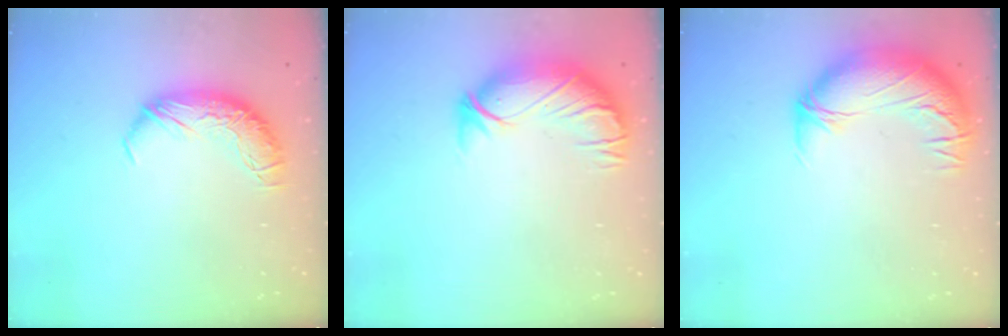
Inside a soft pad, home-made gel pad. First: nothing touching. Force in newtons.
{"total": 3.0, "press": 0.4, "slide": 2.9}
{"total": 3.5, "press": 1.1, "slide": 3.3}